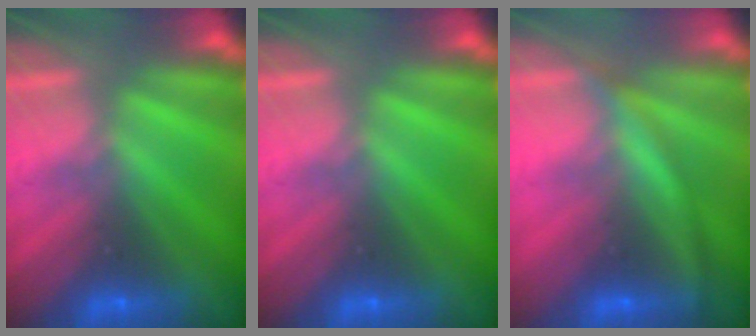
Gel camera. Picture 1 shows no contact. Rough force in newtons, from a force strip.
{"total": 0.0}
{"total": 2.8}